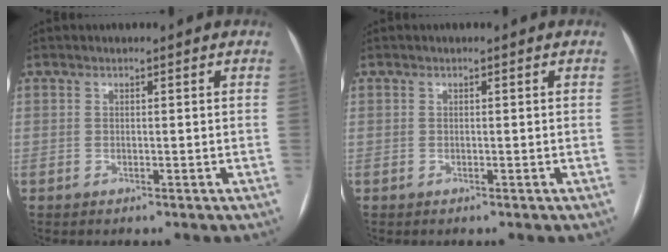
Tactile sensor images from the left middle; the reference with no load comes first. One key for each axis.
{"total": 0.0}